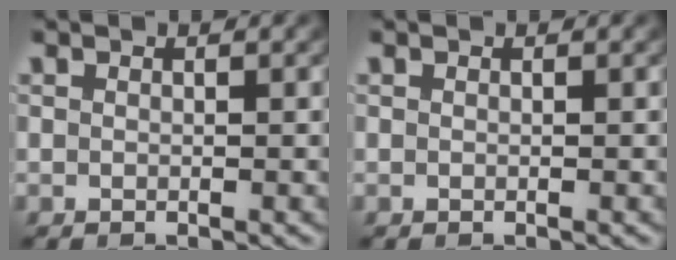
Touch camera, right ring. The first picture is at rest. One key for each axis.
{"total": 0.0}